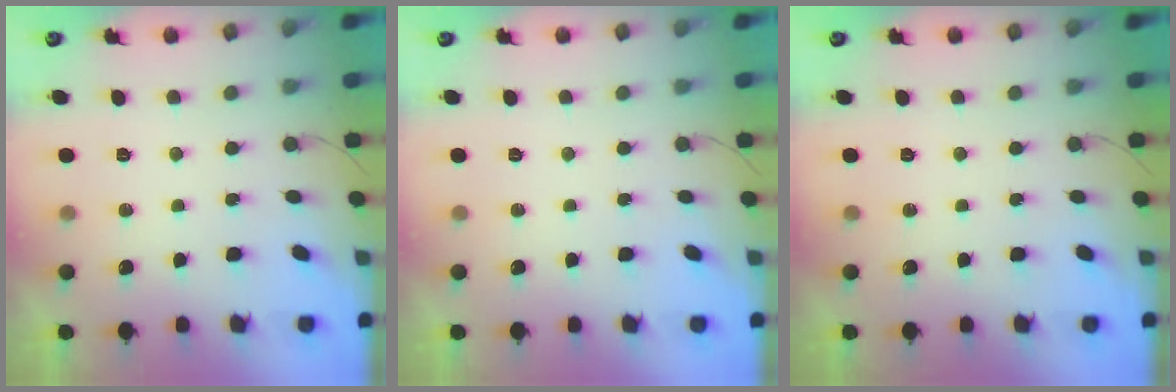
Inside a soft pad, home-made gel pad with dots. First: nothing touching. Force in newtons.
{"total": 0.0}
{"total": 0.0}